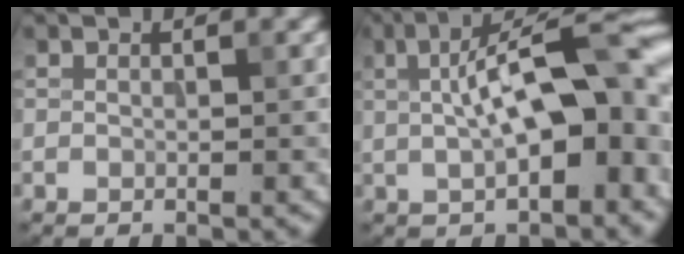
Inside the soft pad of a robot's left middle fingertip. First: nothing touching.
{"total": 12.6, "force": [1.1, 5.0, 11.5], "torque": [-0.157, 0.020, 0.016]}